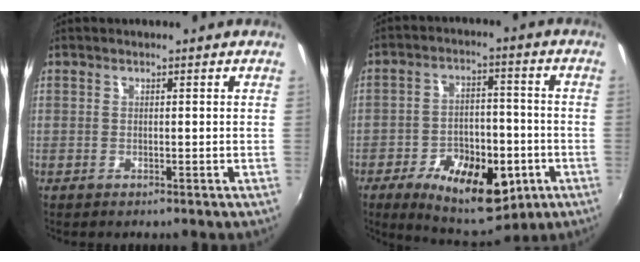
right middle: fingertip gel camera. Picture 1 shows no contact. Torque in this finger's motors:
{"motor_torque": [0.27, -0.22, 0.22, 0.11]}